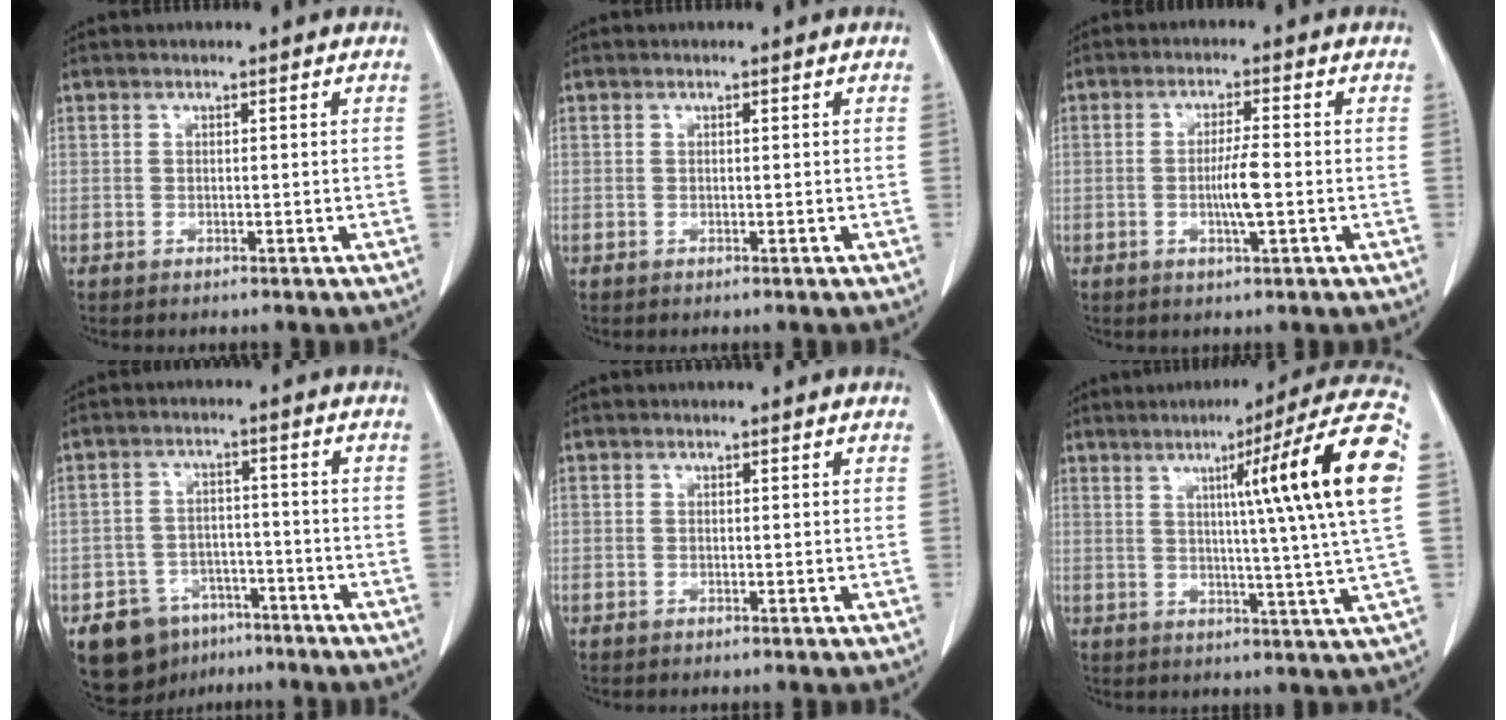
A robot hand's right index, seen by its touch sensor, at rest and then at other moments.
{"total": 0.0}
{"total": 4.5, "force": [-0.8, 0.1, 4.5], "torque": [-0.084, -0.006, -0.016]}
{"total": 8.8, "force": [-5.7, 6.2, 2.5], "torque": [-0.040, 0.014, -0.081]}
{"total": 0.0}
{"total": 17.1, "force": [3.7, -2.3, 16.5], "torque": [-0.221, 0.007, 0.042]}